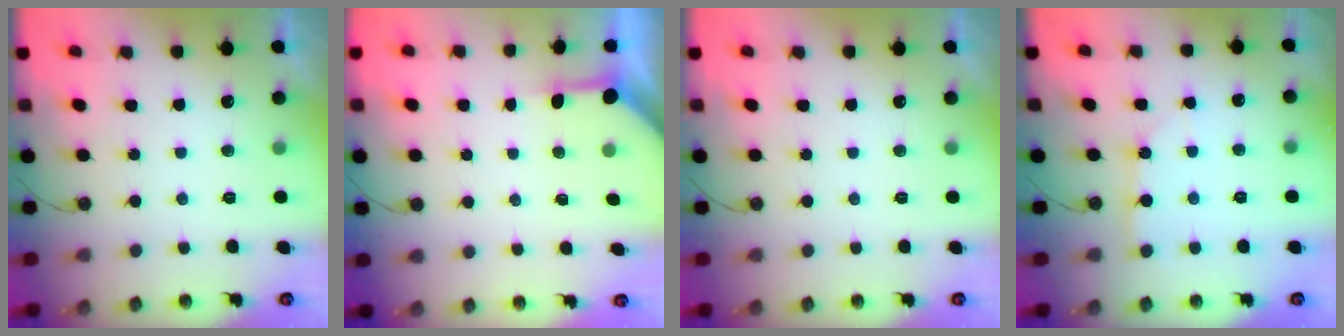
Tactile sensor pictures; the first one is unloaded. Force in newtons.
{"total": 3.4, "press": 3.4, "slide": 0.4}
{"total": 0.0}
{"total": 2.8, "press": 2.8, "slide": 0.3}